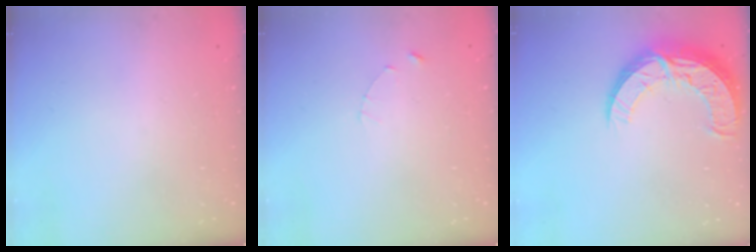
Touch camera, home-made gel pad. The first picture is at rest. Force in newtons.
{"total": 1.0, "press": 1.0, "slide": 0.2}
{"total": 13.9, "press": 13.9, "slide": 1.3}